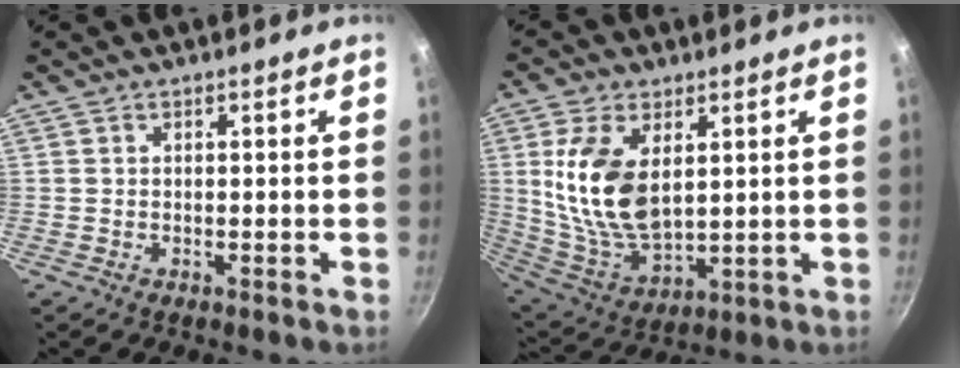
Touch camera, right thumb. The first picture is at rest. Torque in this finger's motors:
{"motor_torque": [0.93, 1.08, 1.80, 0.14, 0.54]}